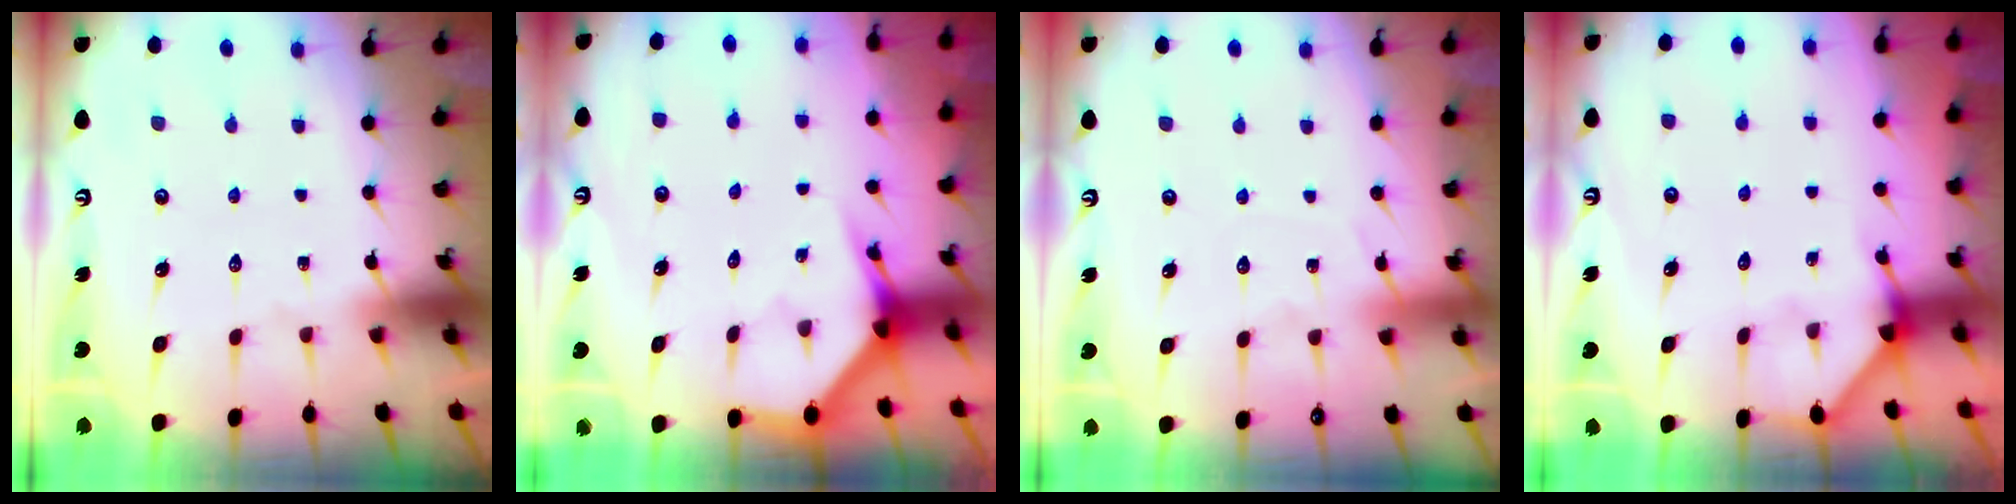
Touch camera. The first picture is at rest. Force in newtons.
{"total": 4.0, "press": 4.0, "slide": 0.2}
{"total": 3.6, "press": 3.5, "slide": 0.5}
{"total": 3.6, "press": 3.6, "slide": 0.4}